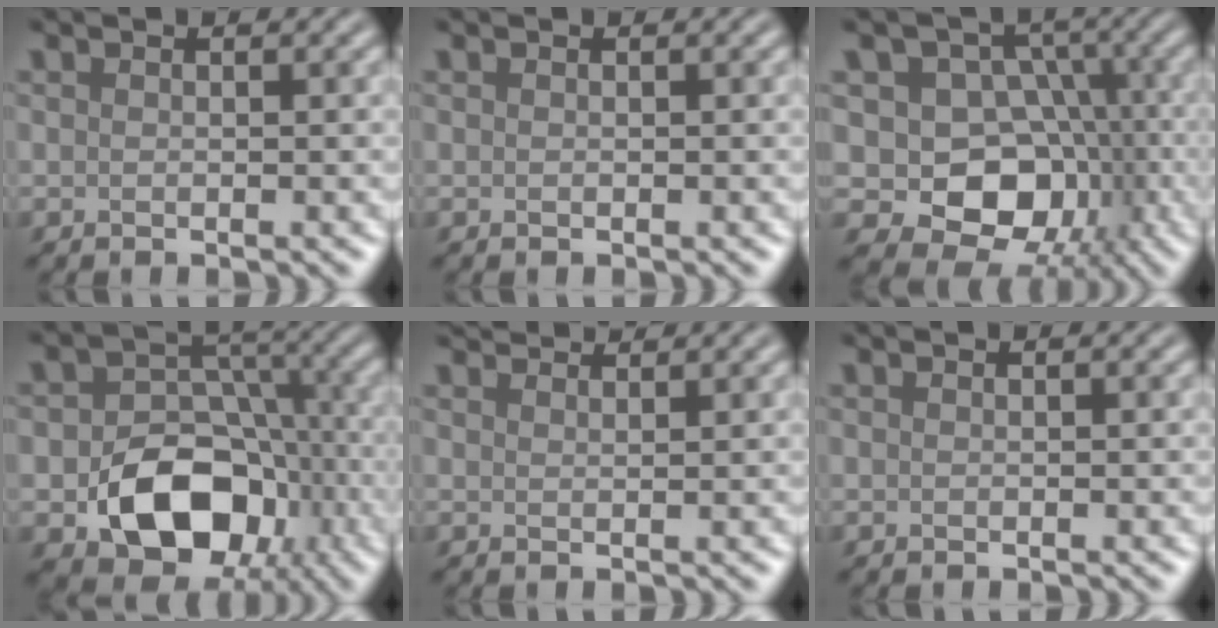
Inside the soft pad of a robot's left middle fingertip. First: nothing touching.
{"total": 0.0}
{"total": 10.4, "force": [-1.2, 8.8, 5.4], "torque": [-0.061, -0.001, -0.045]}
{"total": 10.6, "force": [-3.8, 7.5, 6.5], "torque": [-0.106, -0.008, -0.059]}
{"total": 2.6, "force": [2.5, 0.2, 0.6], "torque": [-0.019, 0.009, 0.035]}
{"total": 0.0}